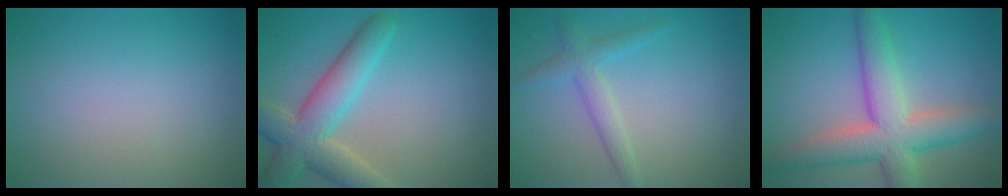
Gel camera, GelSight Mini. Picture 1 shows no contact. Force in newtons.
{"total": 6.5, "press": 6.5, "slide": 0.4}
{"total": 2.4, "press": 2.4, "slide": 0.1}
{"total": 7.4, "press": 7.4, "slide": 0.7}